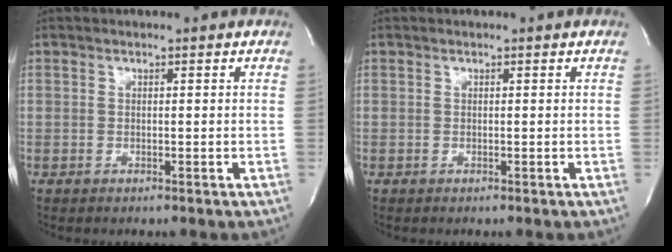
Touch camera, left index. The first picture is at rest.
{"total": 0.0}